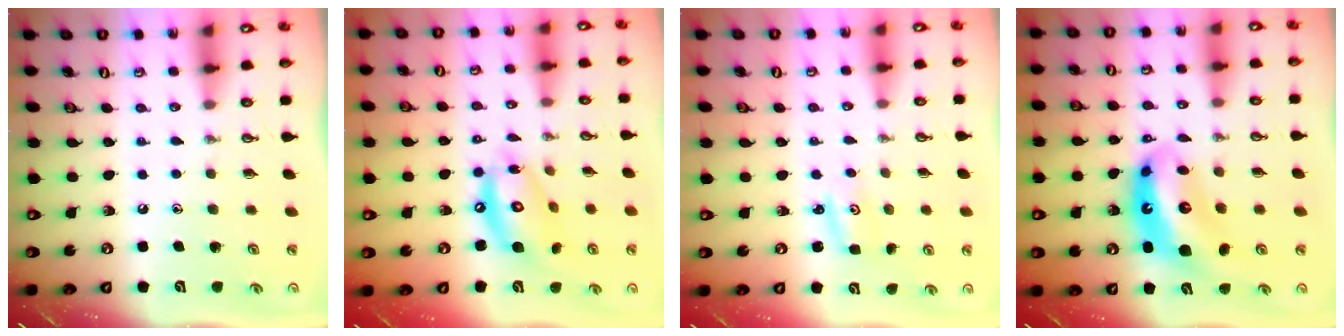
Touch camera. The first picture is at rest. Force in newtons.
{"total": 13.9, "press": 13.9, "slide": 1.1}
{"total": 2.9, "press": 2.9, "slide": 0.3}
{"total": 13.8, "press": 13.7, "slide": 1.3}